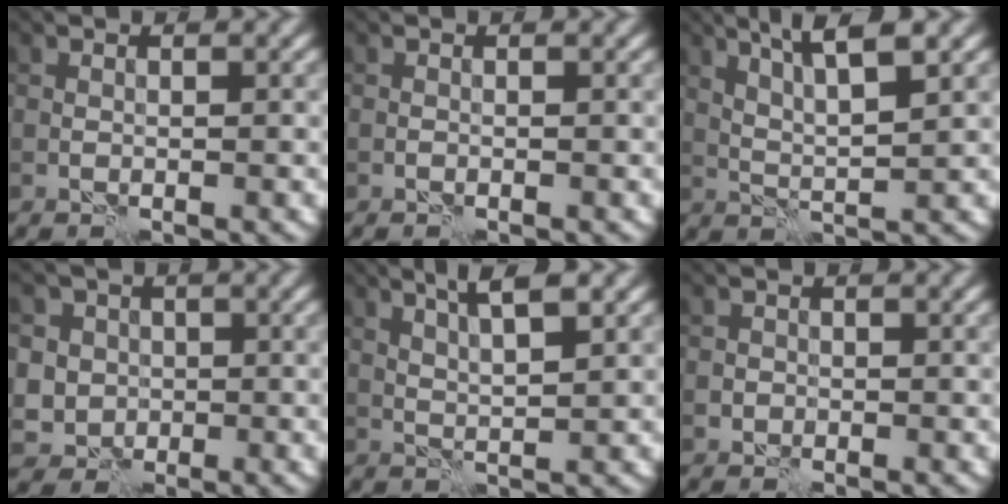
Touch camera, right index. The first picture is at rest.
{"total": 0.0}
{"total": 5.2, "force": [3.0, 0.8, 4.2], "torque": [-0.082, 0.004, 0.056]}
{"total": 6.1, "force": [1.2, 5.7, 2.0], "torque": [-0.039, 0.024, 0.006]}
{"total": 4.2, "force": [2.4, 0.7, 3.3], "torque": [-0.055, 0.006, 0.042]}
{"total": 0.7, "force": [0.0, 0.7, 0.0], "torque": [0.006, -0.004, -0.002]}